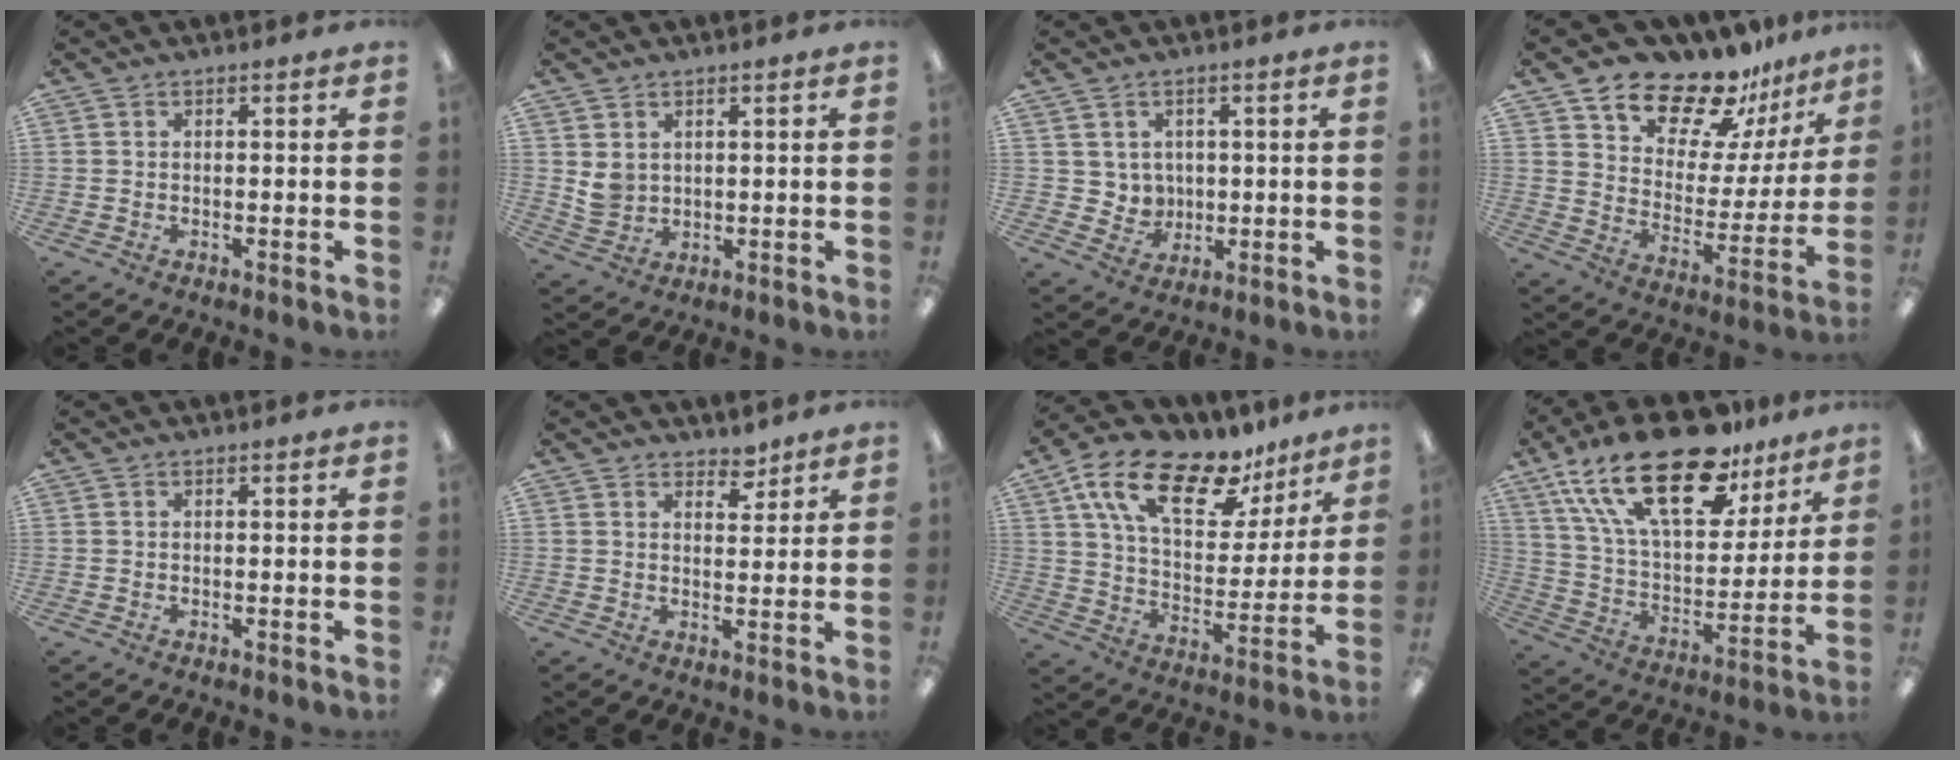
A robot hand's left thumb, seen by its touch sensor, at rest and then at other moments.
{"total": 4.9, "force": [2.4, 4.1, 1.3], "torque": [-0.020, -0.007, 0.046]}
{"total": 4.8, "force": [2.5, 4.1, -0.5], "torque": [0.001, -0.015, 0.048]}
{"total": 16.0, "force": [14.0, 6.7, 4.0], "torque": [-0.076, -0.123, 0.252]}
{"total": 0.0}
{"total": 3.9, "force": [3.4, 1.8, 0.7], "torque": [0.005, -0.023, 0.059]}
{"total": 20.8, "force": [13.3, 9.7, 12.7], "torque": [-0.224, -0.064, 0.232]}
{"total": 27.8, "force": [17.2, 12.3, 18.0], "torque": [-0.331, -0.097, 0.293]}